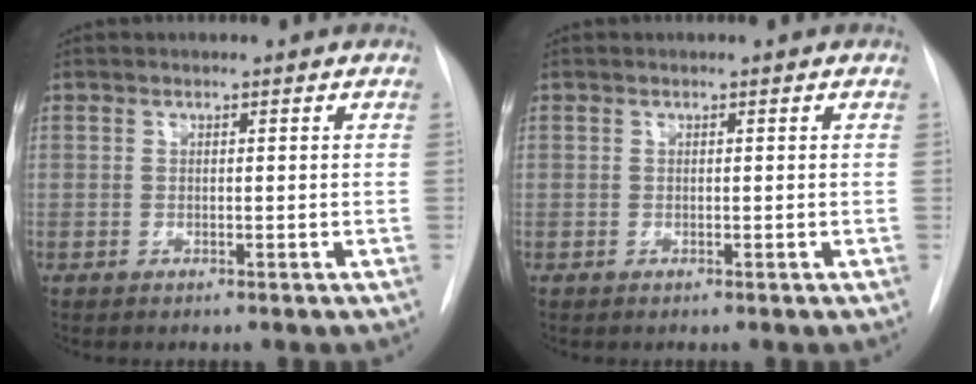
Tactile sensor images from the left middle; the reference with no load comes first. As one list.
[{"total": 0.0}]